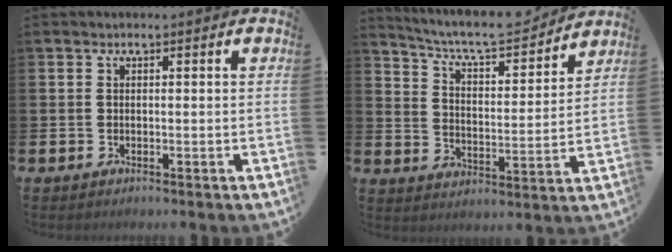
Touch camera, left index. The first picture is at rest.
{"total": 8.3, "force": [7.6, 1.5, 2.9], "torque": [-0.083, -0.050, 0.130]}